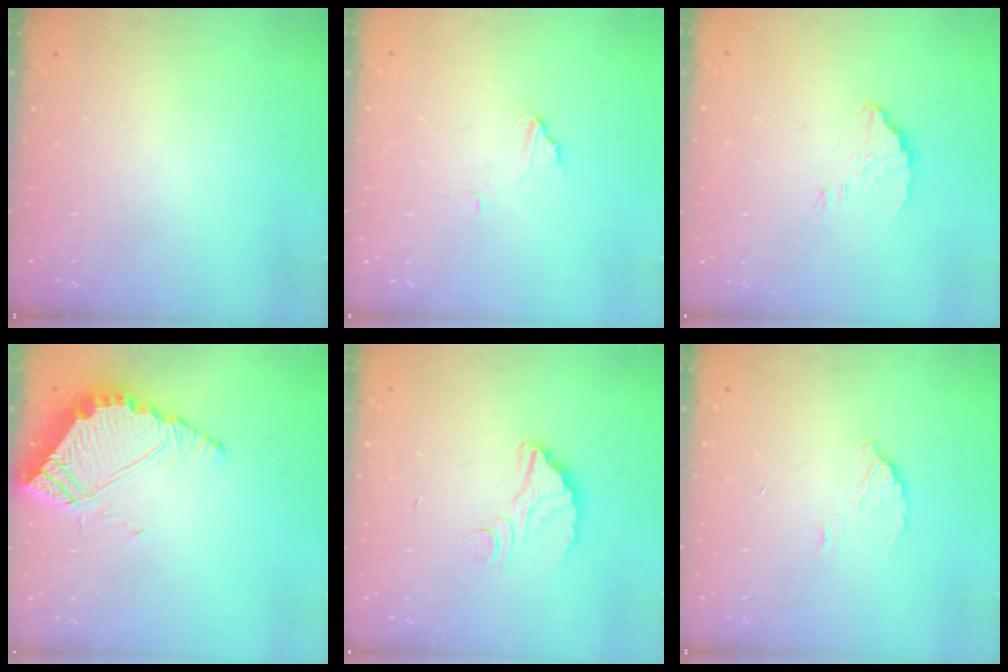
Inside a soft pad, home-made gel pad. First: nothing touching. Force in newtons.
{"total": 3.5, "press": 3.5, "slide": 0.3}
{"total": 3.4, "press": 3.4, "slide": 0.0}
{"total": 8.0, "press": 7.9, "slide": 0.6}
{"total": 5.1, "press": 5.1, "slide": 0.4}
{"total": 2.7, "press": 2.7, "slide": 0.1}